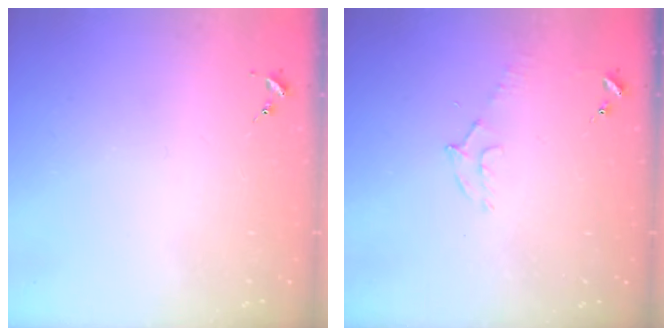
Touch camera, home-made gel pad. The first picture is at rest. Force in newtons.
{"total": 7.3, "press": 7.2, "slide": 0.9}